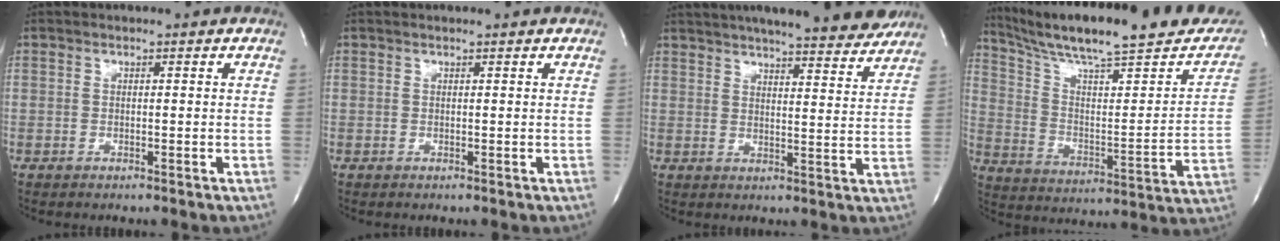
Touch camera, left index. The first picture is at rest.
{"total": 1.0, "force": [1.0, -0.1, 0.3], "torque": [-0.010, 0.007, 0.016]}
{"total": 20.9, "force": [18.4, 2.9, 9.5], "torque": [-0.150, 0.006, 0.238]}
{"total": 27.3, "force": [22.9, 3.7, 14.4], "torque": [-0.226, -0.031, 0.323]}